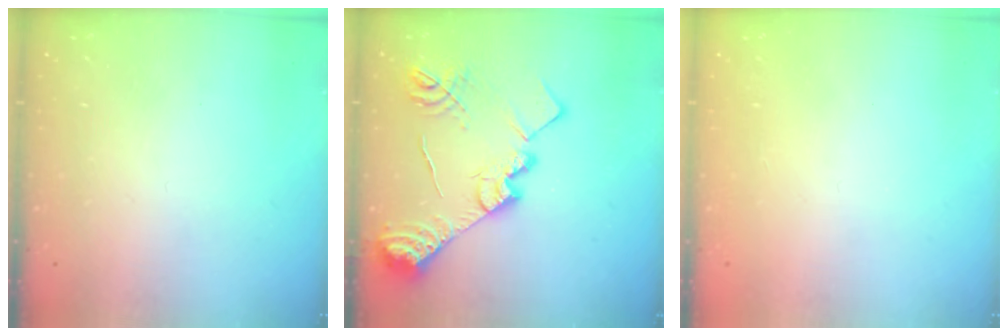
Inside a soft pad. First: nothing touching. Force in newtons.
{"total": 19.6, "press": 19.5, "slide": 1.6}
{"total": 1.1, "press": 1.1, "slide": 0.1}